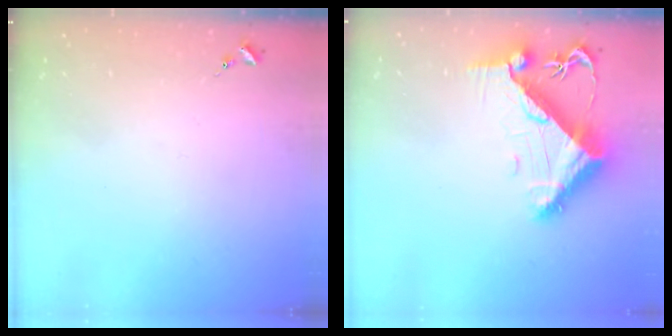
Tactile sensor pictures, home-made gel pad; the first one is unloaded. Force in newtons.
{"total": 10.5, "press": 10.4, "slide": 1.3}